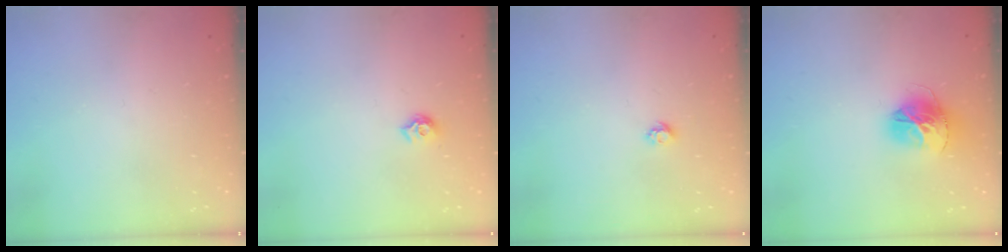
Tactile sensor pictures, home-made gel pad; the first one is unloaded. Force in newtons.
{"total": 6.4, "press": 6.4, "slide": 0.6}
{"total": 4.3, "press": 4.3, "slide": 0.5}
{"total": 14.1, "press": 14.0, "slide": 1.5}